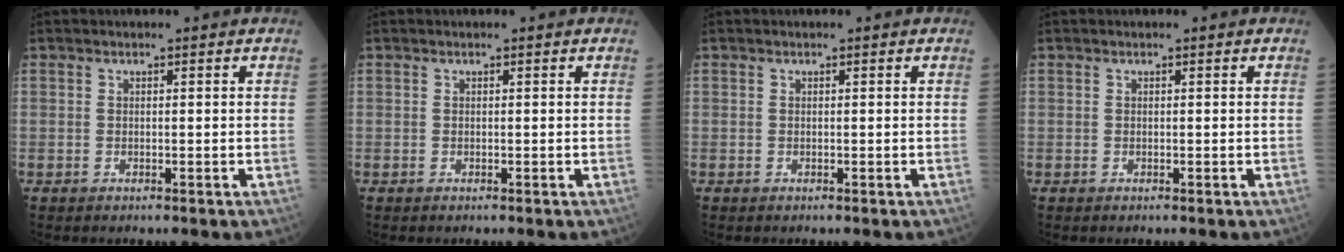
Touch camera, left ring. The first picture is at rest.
{"total": 0.0}
{"total": 0.0}
{"total": 0.0}